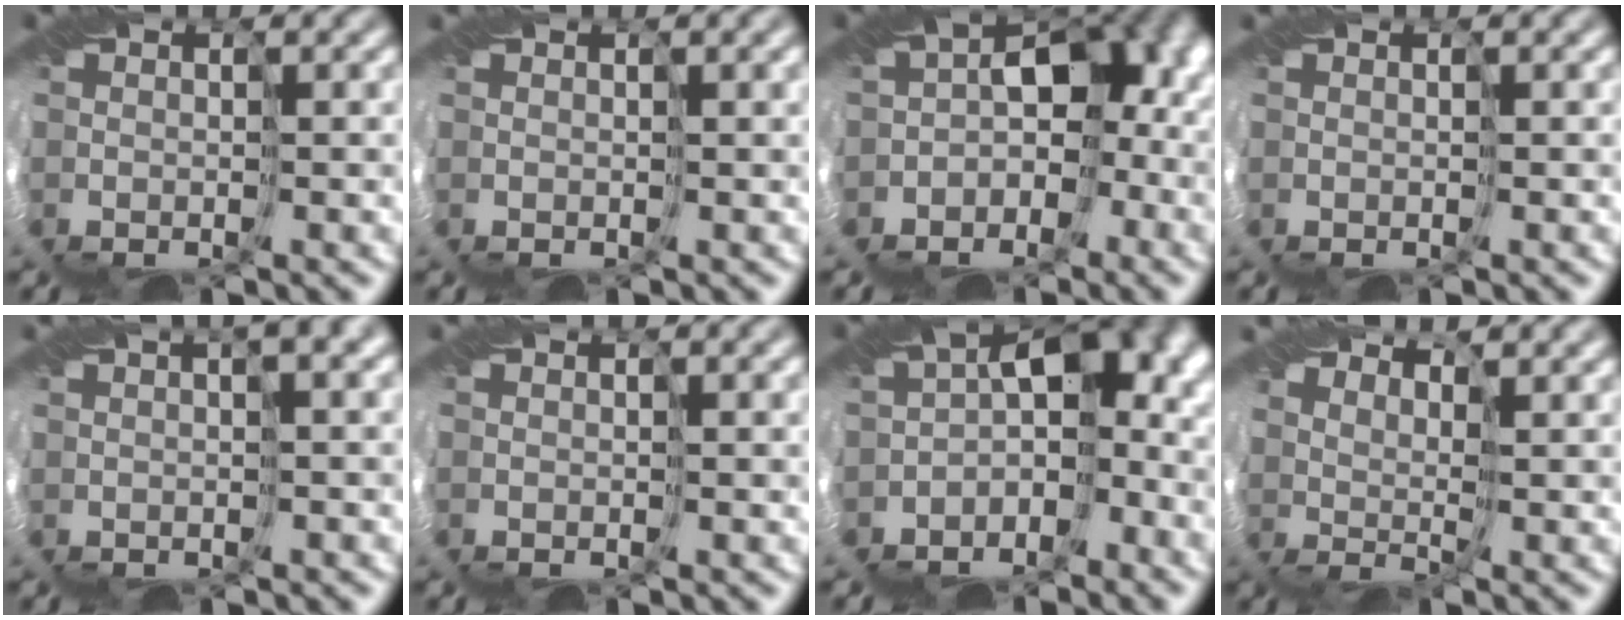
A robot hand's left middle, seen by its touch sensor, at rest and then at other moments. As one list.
[{"total": 1.3, "force": [0.8, 0.0, 1.0], "torque": [-0.013, 0.006, 0.015]}, {"total": 10.2, "force": [-1.3, 7.1, 7.2], "torque": [-0.080, 0.008, -0.019]}, {"total": 0.0}, {"total": 3.8, "force": [1.9, 0.6, 3.2], "torque": [-0.049, 0.018, 0.026]}, {"total": 0.8, "force": [0.6, -0.2, 0.5], "torque": [-0.006, 0.006, 0.010]}, {"total": 10.5, "force": [-1.5, 6.5, 8.1], "torque": [-0.109, -0.001, -0.017]}, {"total": 4.4, "force": [3.3, 1.6, 2.4], "torque": [-0.055, 0.002, 0.049]}]